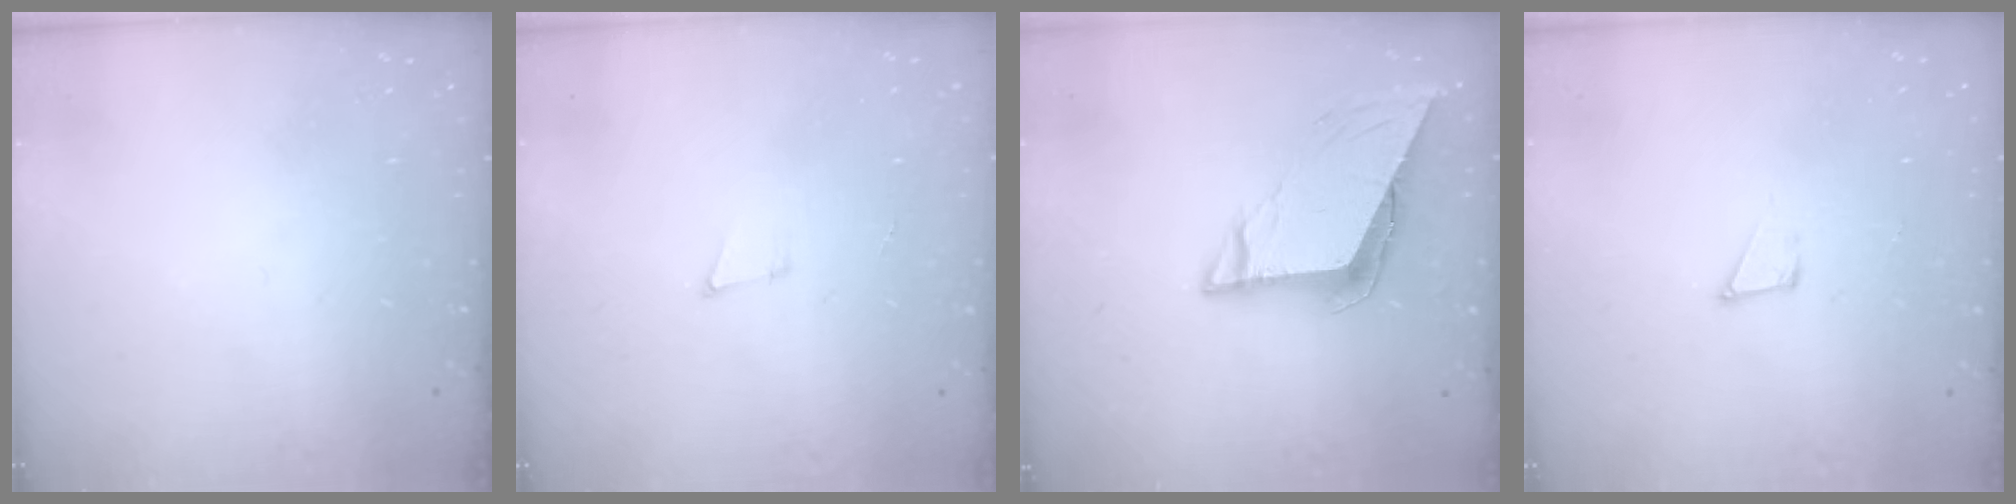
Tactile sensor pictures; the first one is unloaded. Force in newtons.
{"total": 3.6, "press": 2.5, "slide": 2.7}
{"total": 8.1, "press": 8.1, "slide": 0.3}
{"total": 4.2, "press": 4.2, "slide": 0.4}